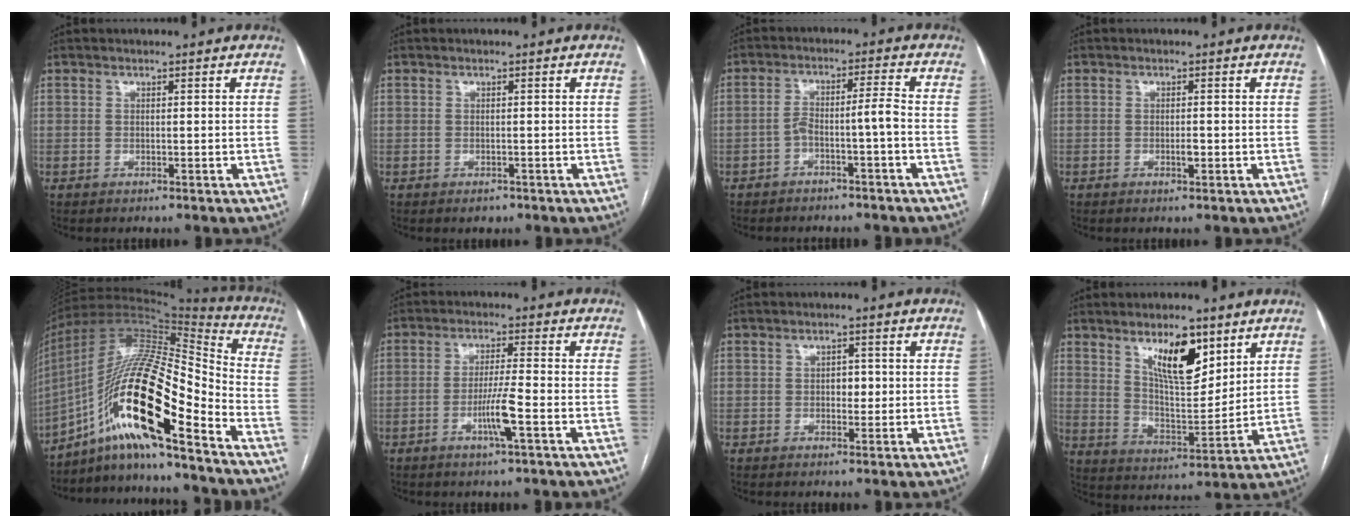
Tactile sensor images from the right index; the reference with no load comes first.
{"total": 1.1, "force": [-0.7, 0.7, 0.4], "torque": [-0.001, 0.001, -0.006]}
{"total": 4.1, "force": [-2.1, -0.2, 3.6], "torque": [-0.068, 0.024, -0.032]}
{"total": 1.1, "force": [-0.3, 0.3, 1.0], "torque": [-0.019, 0.000, -0.005]}
{"total": 21.0, "force": [-11.2, 3.2, 17.5], "torque": [-0.345, 0.005, -0.200]}
{"total": 5.5, "force": [-2.1, -0.4, 5.0], "torque": [-0.095, -0.009, -0.041]}
{"total": 2.2, "force": [0.0, 1.4, 1.7], "torque": [-0.020, 0.004, 0.000]}
{"total": 11.0, "force": [6.3, 3.6, 8.3], "torque": [-0.143, -0.004, 0.119]}